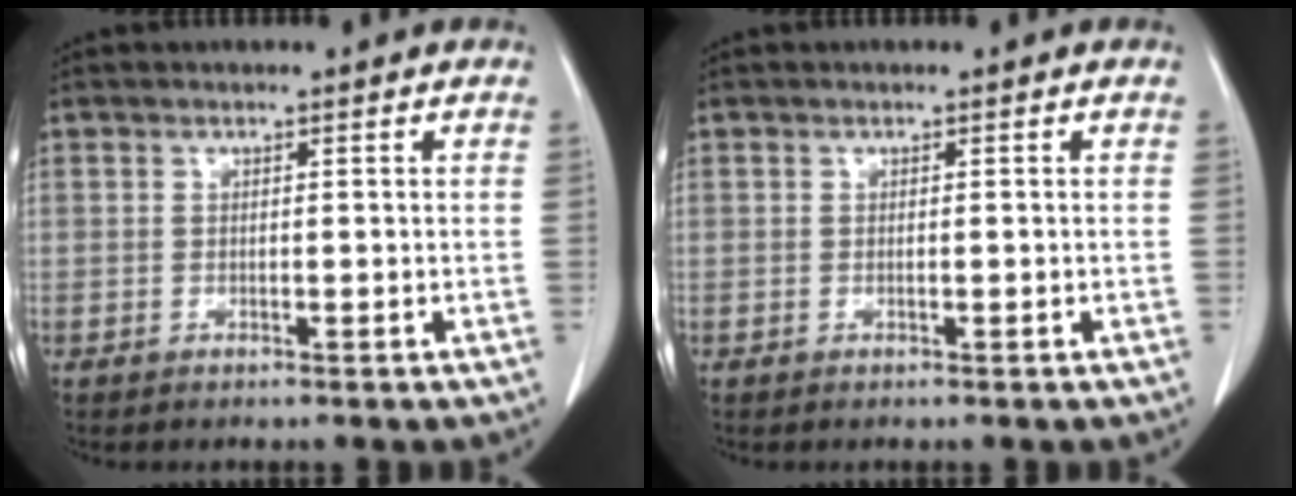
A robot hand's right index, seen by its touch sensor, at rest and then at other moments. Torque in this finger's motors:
{"motor_torque": [0.01, -0.01, 0.00, 0.00]}